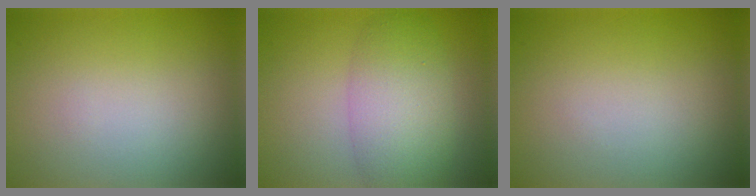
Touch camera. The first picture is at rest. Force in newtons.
{"total": 5.7, "press": 5.7, "slide": 0.2}
{"total": 0.0}